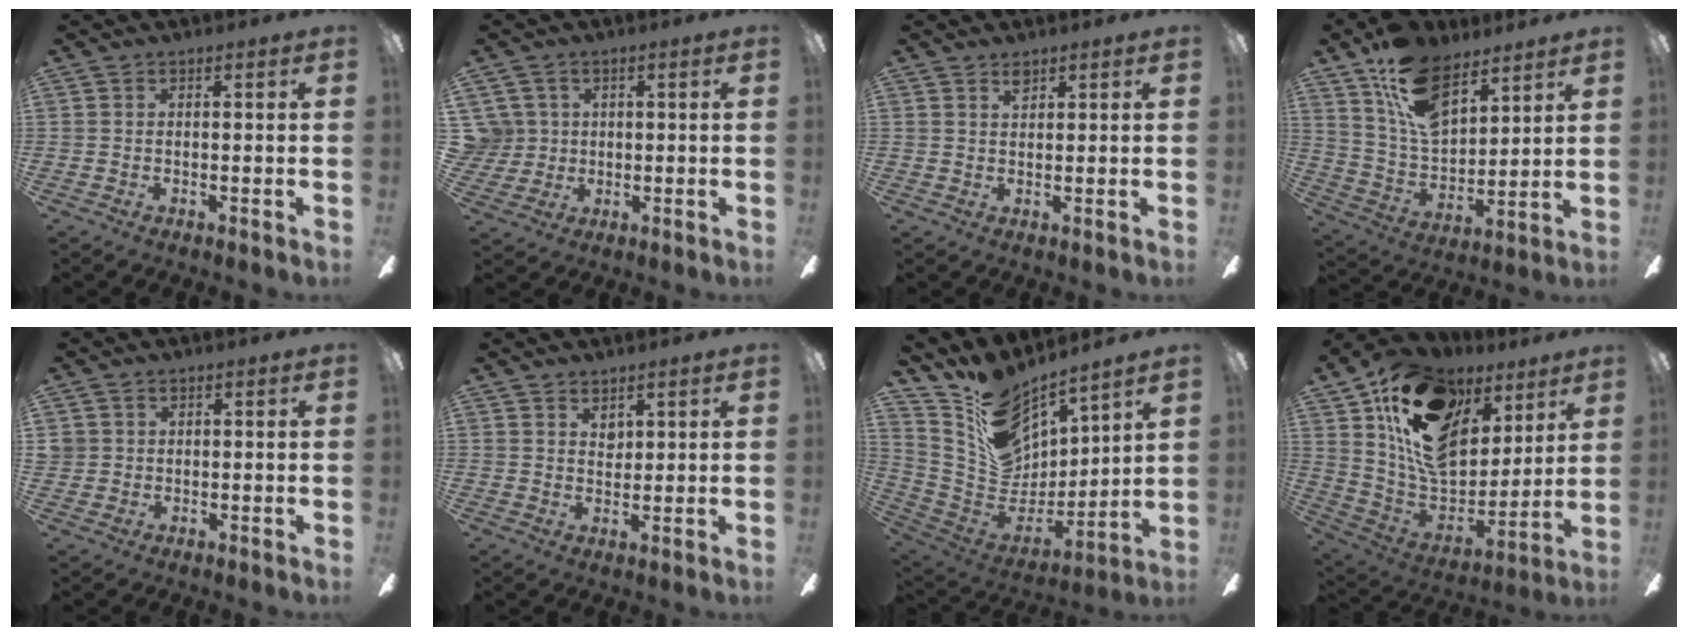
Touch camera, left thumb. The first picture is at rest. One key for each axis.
{"total": 6.0, "fx": 1.5, "fy": 5.8, "fz": 0.8, "tx": -0.028, "ty": 0.007, "tz": 0.030}
{"total": 2.0, "fx": 1.6, "fy": 0.8, "fz": 0.9, "tx": -0.012, "ty": -0.004, "tz": 0.028}
{"total": 16.8, "fx": 10.6, "fy": 9.0, "fz": 9.4, "tx": -0.183, "ty": -0.037, "tz": 0.201}
{"total": 2.5, "fx": 0.8, "fy": 2.3, "fz": 0.1, "tx": -0.008, "ty": 0.006, "tz": 0.015}
{"total": 3.0, "fx": 2.2, "fy": 1.9, "fz": 0.9, "tx": -0.004, "ty": -0.009, "tz": 0.039}
{"total": 13.7, "fx": 11.3, "fy": 6.6, "fz": 4.0, "tx": -0.107, "ty": -0.097, "tz": 0.215}
{"total": 21.3, "fx": 9.3, "fy": 14.1, "fz": 13.0, "tx": -0.226, "ty": -0.044, "tz": 0.173}